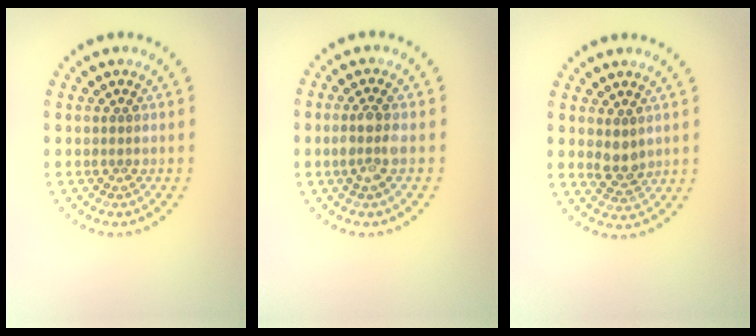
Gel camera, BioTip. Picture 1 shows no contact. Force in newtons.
{"total": 2.4, "press": 2.2, "slide": 1.1}
{"total": 2.1, "press": 2.0, "slide": 0.7}